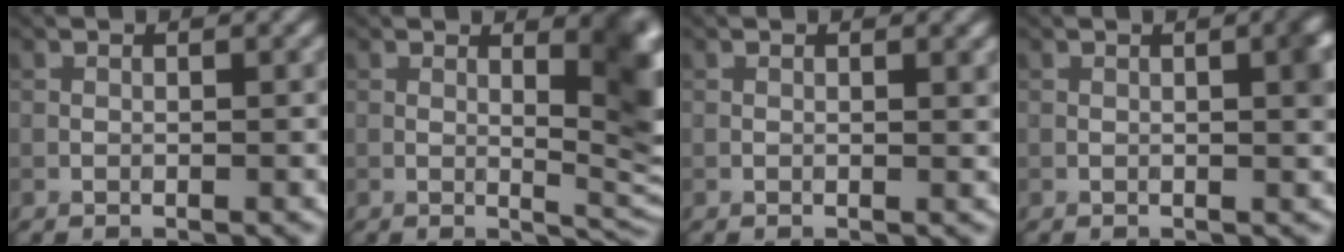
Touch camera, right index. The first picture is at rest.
{"total": 6.9, "force": [1.6, 2.1, 6.4], "torque": [-0.067, -0.007, 0.028]}
{"total": 0.7, "force": [0.3, 0.2, 0.6], "torque": [-0.007, -0.004, 0.006]}
{"total": 2.0, "force": [0.2, 0.5, 2.0], "torque": [-0.022, 0.001, 0.004]}